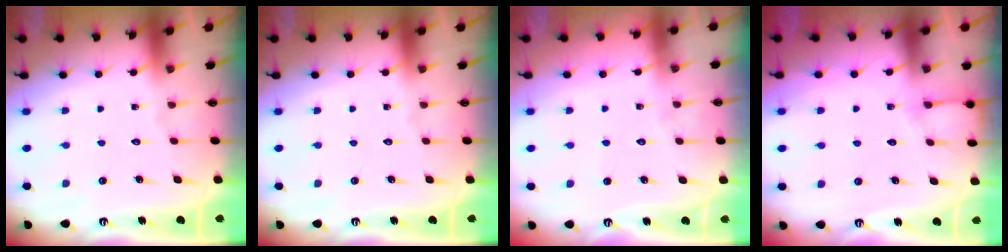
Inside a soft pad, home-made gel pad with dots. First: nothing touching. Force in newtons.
{"total": 0.0}
{"total": 3.0, "press": 3.0, "slide": 0.3}
{"total": 4.2, "press": 4.2, "slide": 0.5}